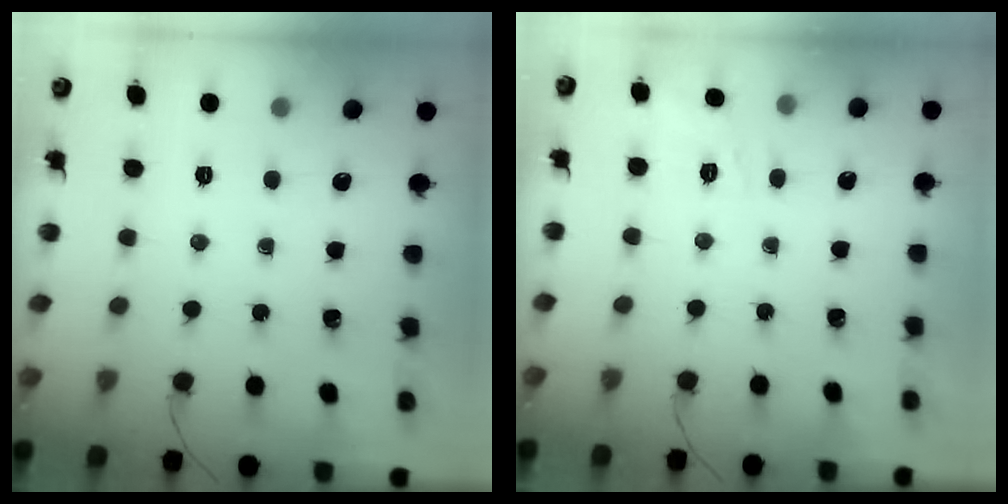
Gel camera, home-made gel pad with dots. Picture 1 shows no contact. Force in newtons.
{"total": 9.7, "press": 9.6, "slide": 1.7}